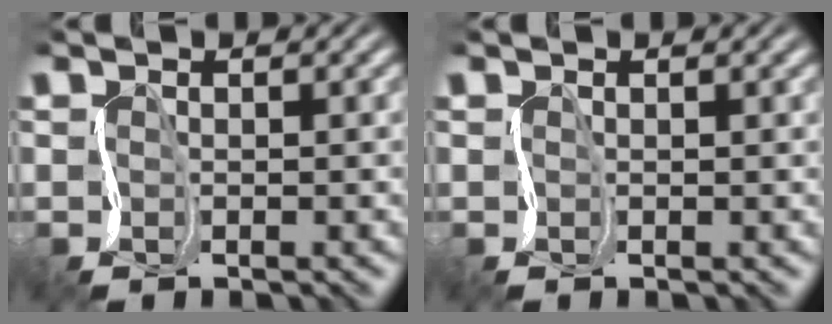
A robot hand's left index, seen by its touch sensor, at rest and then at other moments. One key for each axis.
{"total": 0.6, "fx": 0.6, "fy": 0.0, "fz": 0.1, "tx": 0.000, "ty": -0.005, "tz": 0.001}